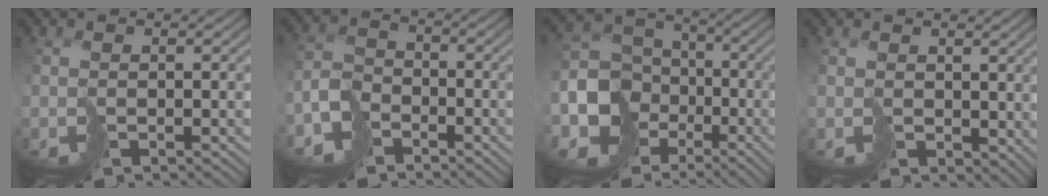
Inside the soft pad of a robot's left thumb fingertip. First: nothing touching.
{"total": 5.0, "force": [-4.0, 2.8, 1.1], "torque": [-0.018, 0.000, -0.093]}
{"total": 12.7, "force": [-5.1, 10.4, 5.2], "torque": [-0.140, -0.043, -0.099]}
{"total": 2.7, "force": [1.4, 2.1, 1.2], "torque": [-0.031, -0.010, 0.031]}